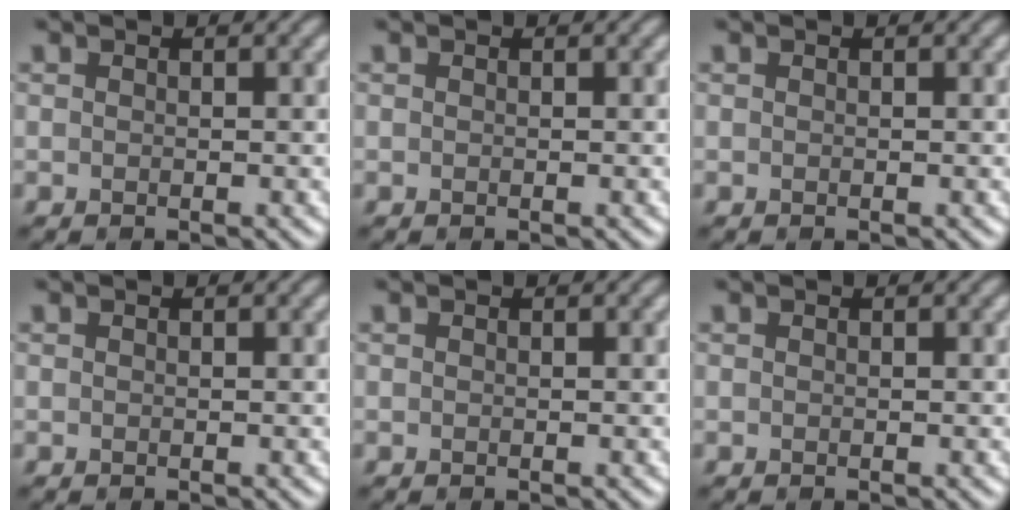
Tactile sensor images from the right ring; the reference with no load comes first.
{"total": 0.0}
{"total": 0.0}
{"total": 0.0}
{"total": 0.0}
{"total": 0.0}